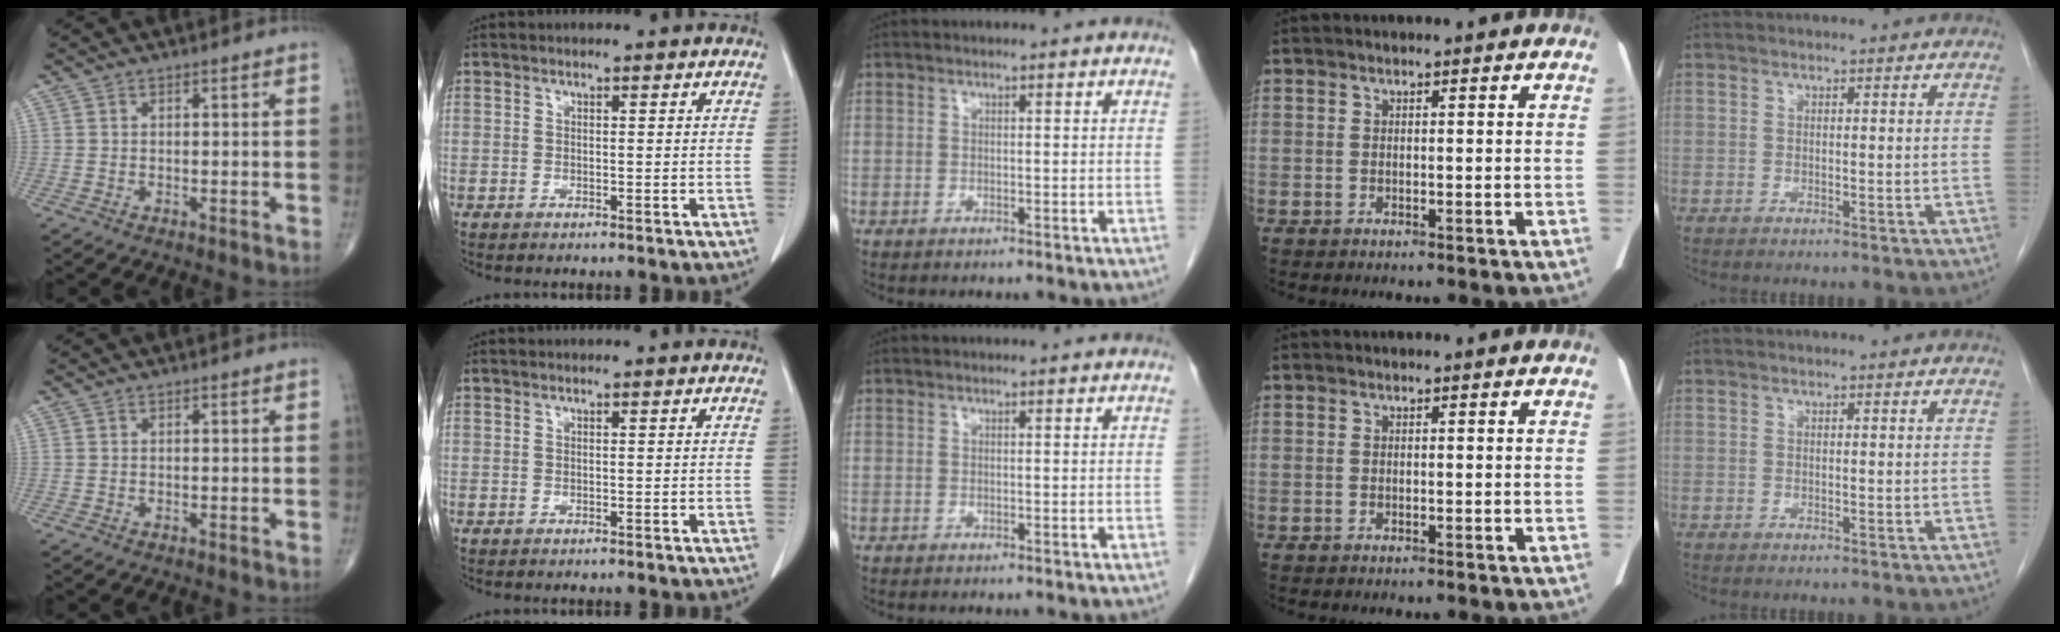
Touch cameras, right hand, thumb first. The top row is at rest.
{}